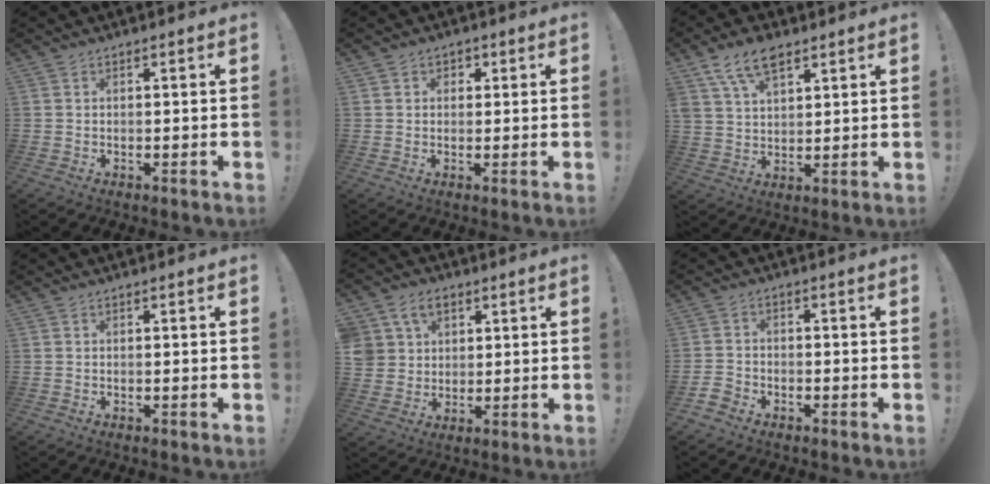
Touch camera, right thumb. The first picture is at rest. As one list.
[{"total": 2.1, "force": [0.6, 2.0, 0.5], "torque": [0.000, 0.001, 0.007]}, {"total": 9.8, "force": [6.3, 5.1, 5.5], "torque": [-0.107, -0.015, 0.121]}, {"total": 0.0}, {"total": 9.7, "force": [4.7, 7.8, 3.3], "torque": [-0.064, -0.012, 0.098]}, {"total": 3.5, "force": [-2.6, 2.1, 1.1], "torque": [-0.034, 0.009, -0.050]}]